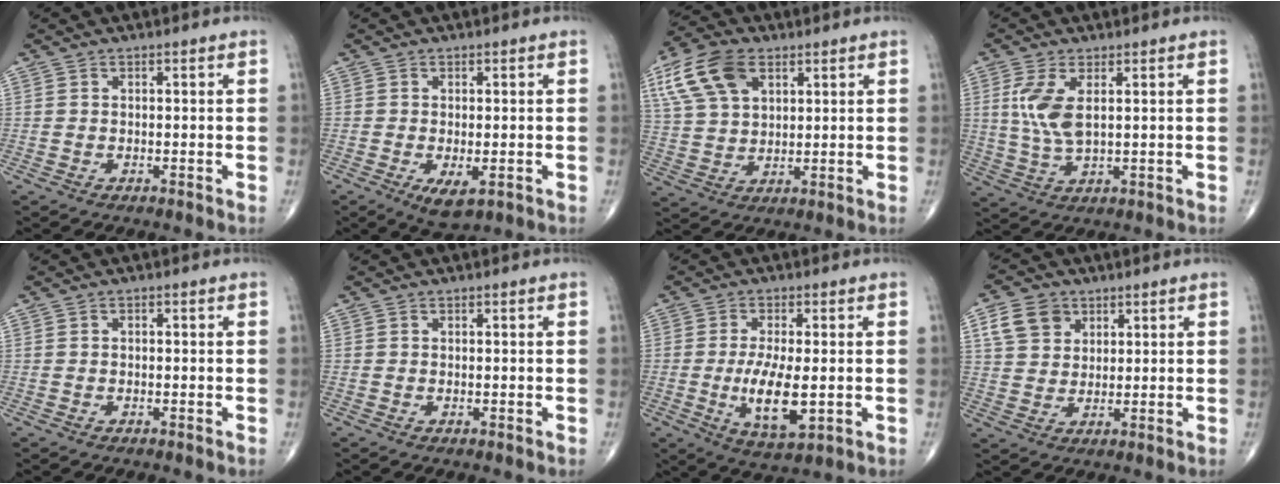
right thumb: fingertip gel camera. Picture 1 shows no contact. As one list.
[{"total": 4.5, "force": [-1.5, 2.0, 3.7], "torque": [-0.065, -0.012, -0.017]}, {"total": 13.4, "force": [6.2, 7.8, 9.0], "torque": [-0.175, -0.003, 0.122]}, {"total": 8.2, "force": [2.0, 3.5, 7.1], "torque": [-0.164, -0.012, 0.047]}, {"total": 0.0}, {"total": 0.0}, {"total": 9.8, "force": [-1.3, 3.6, 9.1], "torque": [-0.165, -0.021, -0.016]}, {"total": 7.4, "force": [3.4, 5.7, 3.3], "torque": [-0.040, -0.006, 0.064]}]